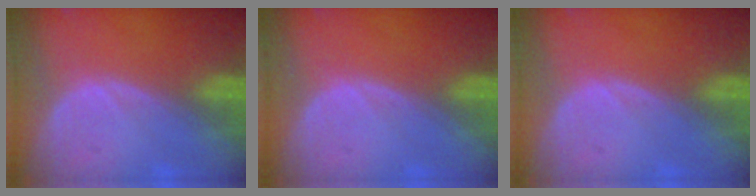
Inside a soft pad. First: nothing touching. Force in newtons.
{"total": 0.0}
{"total": 0.0}